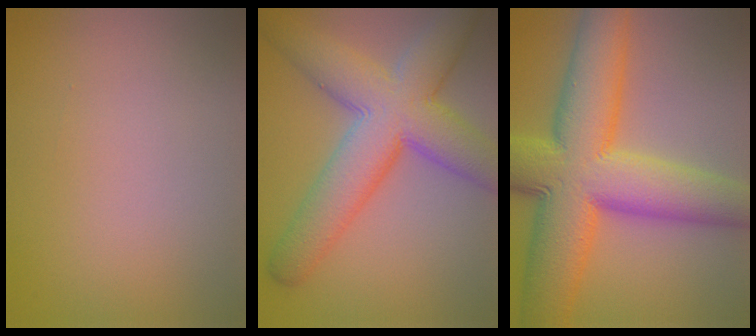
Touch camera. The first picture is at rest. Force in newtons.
{"total": 9.9, "press": 9.9, "slide": 0.4}
{"total": 13.8, "press": 13.8, "slide": 0.3}